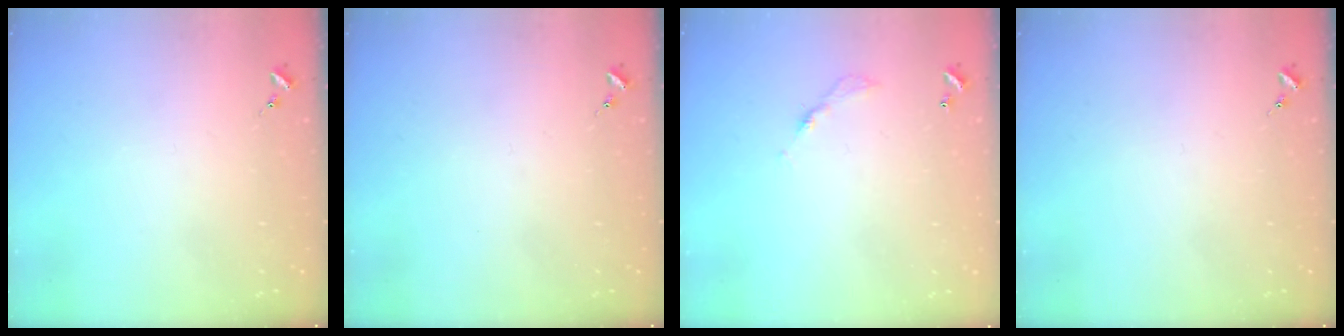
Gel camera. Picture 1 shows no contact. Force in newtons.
{"total": 0.0}
{"total": 3.6, "press": 3.6, "slide": 0.2}
{"total": 0.0}